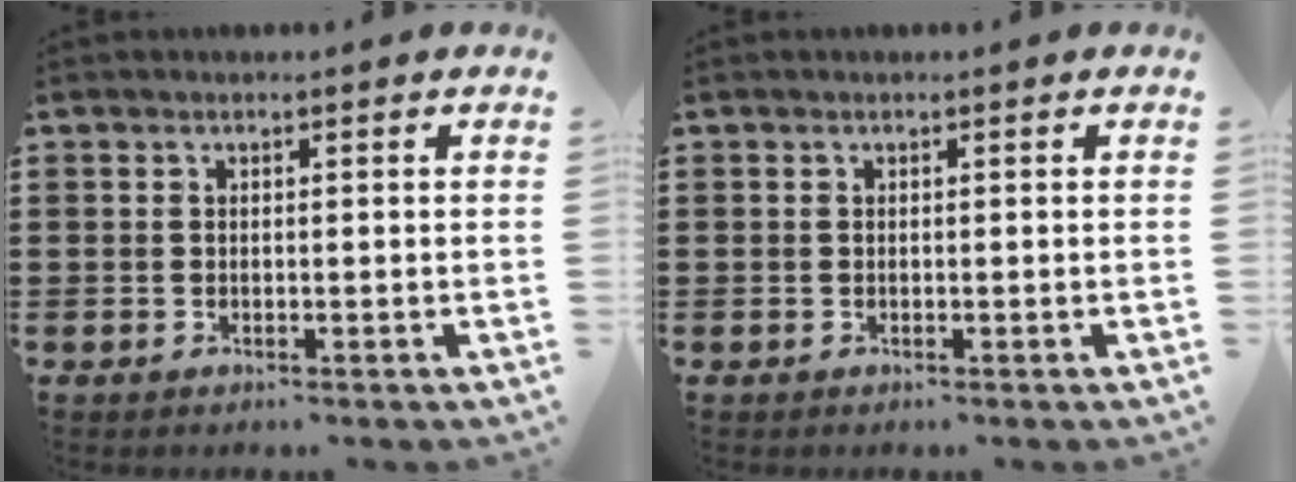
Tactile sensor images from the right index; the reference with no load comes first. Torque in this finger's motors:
{"motor_torque": [0.00, 0.00, 0.00, 0.00]}